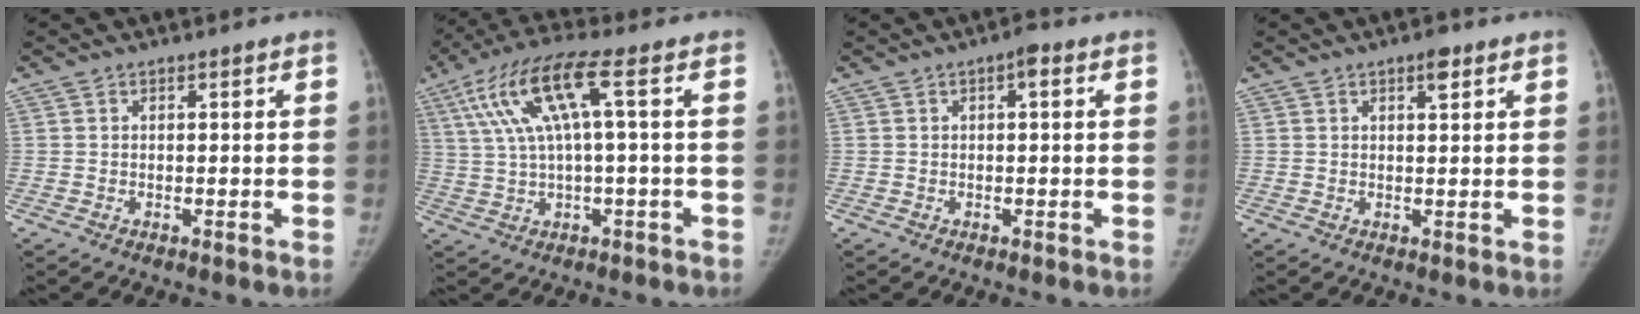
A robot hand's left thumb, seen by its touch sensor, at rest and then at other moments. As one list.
[{"total": 11.9, "force": [3.1, 2.0, 11.3], "torque": [-0.258, 0.031, 0.062]}, {"total": 1.8, "force": [0.6, 0.6, 1.6], "torque": [-0.024, 0.004, 0.002]}, {"total": 2.6, "force": [1.6, 0.9, 1.9], "torque": [-0.023, -0.007, 0.021]}]